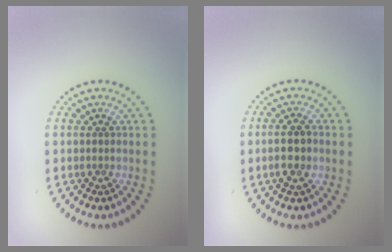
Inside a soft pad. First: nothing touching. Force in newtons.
{"total": 2.5, "press": 2.5, "slide": 0.5}